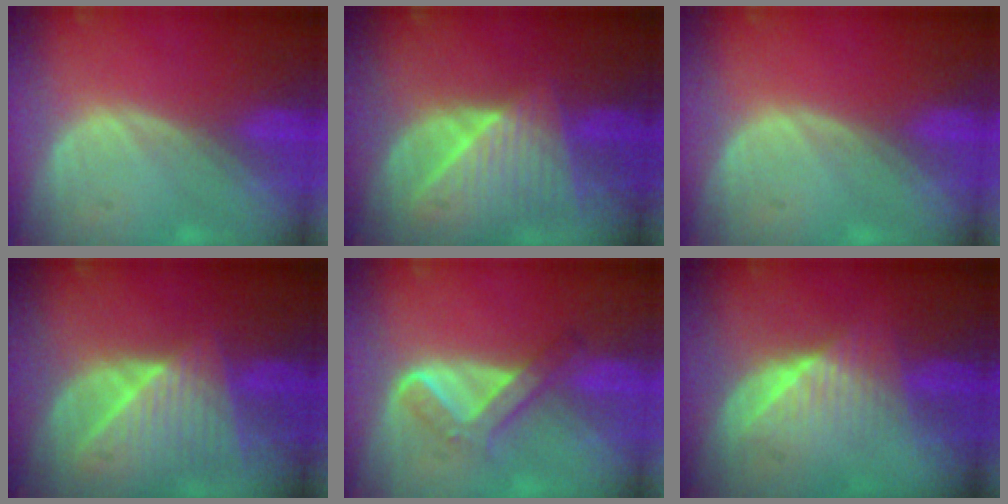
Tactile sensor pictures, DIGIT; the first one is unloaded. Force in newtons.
{"total": 8.8, "press": 7.9, "slide": 3.9}
{"total": 0.0}
{"total": 8.8, "press": 7.9, "slide": 3.9}
{"total": 5.1, "press": 4.9, "slide": 1.2}
{"total": 6.4, "press": 6.1, "slide": 2.2}